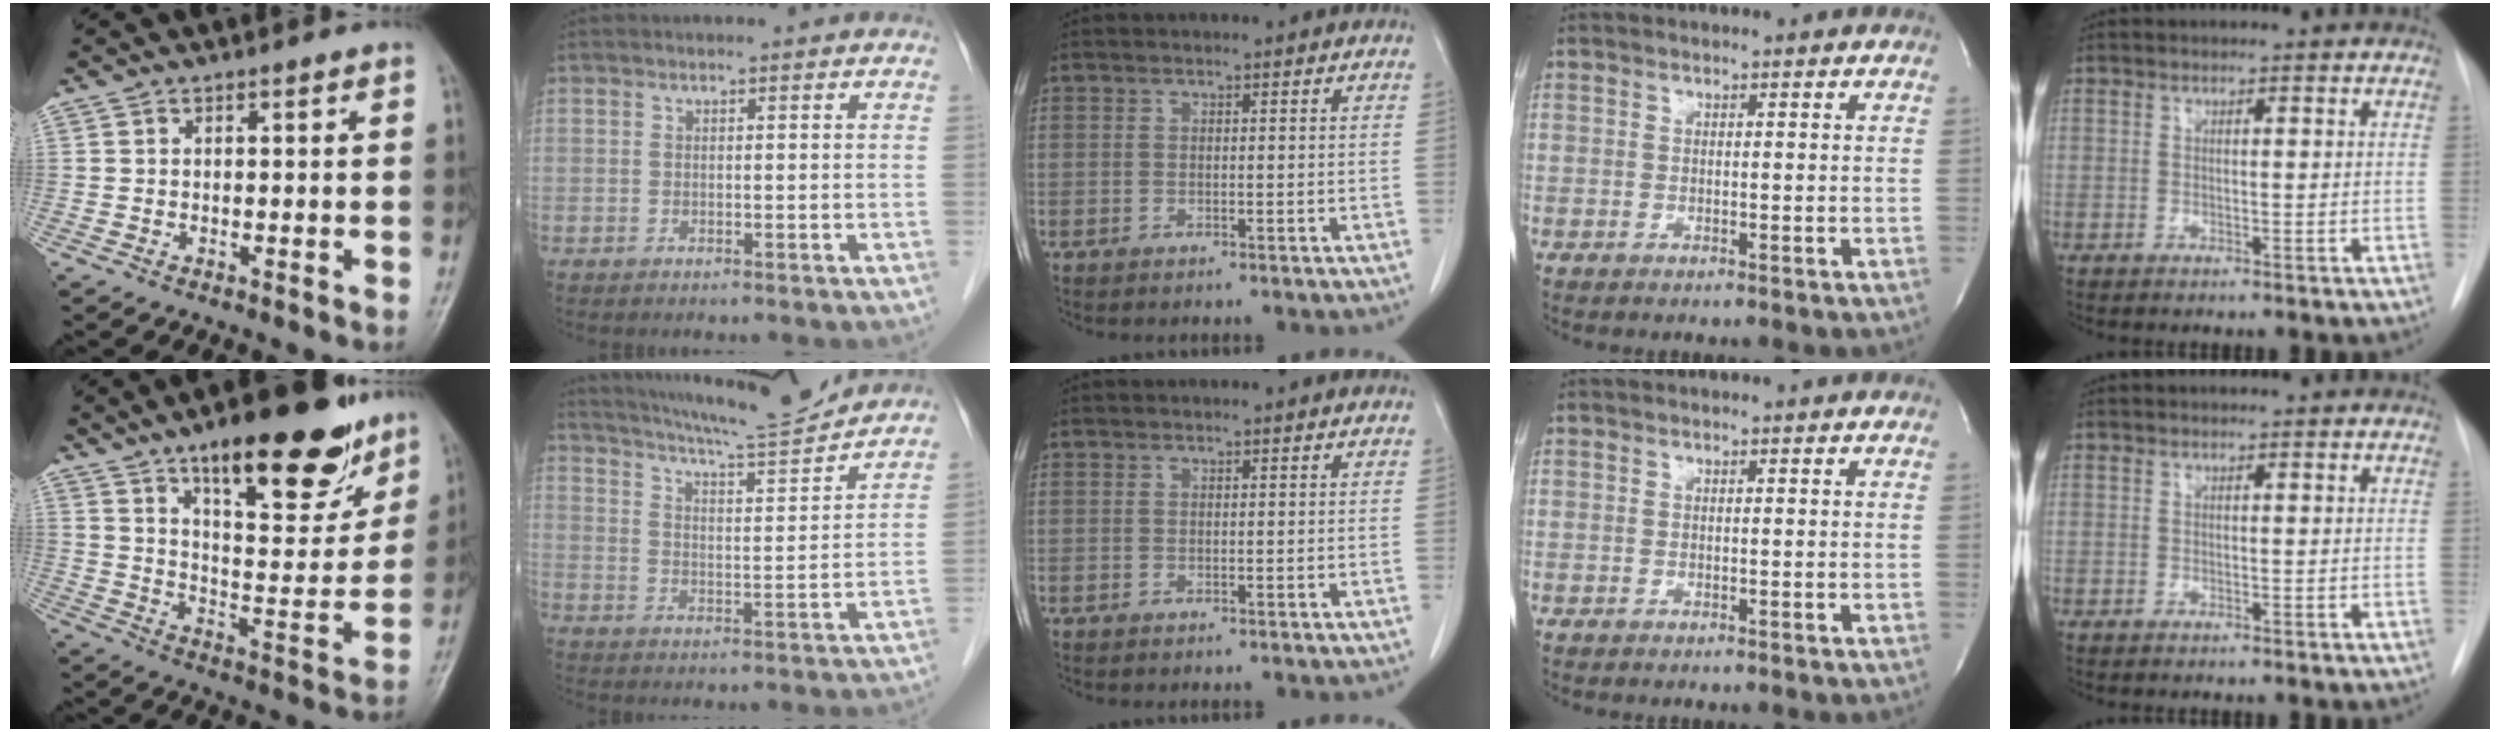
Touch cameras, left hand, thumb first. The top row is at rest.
{"thumb": {"total": 21.8, "force": [13.9, 7.5, 14.9], "torque": [-0.170, -0.067, 0.215]}, "index": {"total": 13.2, "force": [12.5, -0.4, 4.2], "torque": [-0.077, -0.010, 0.188]}}